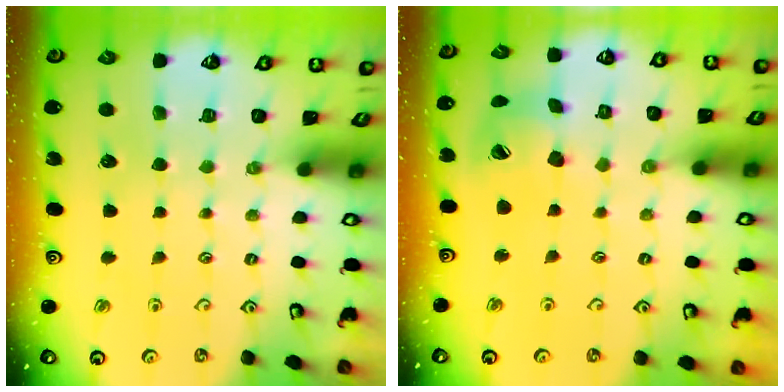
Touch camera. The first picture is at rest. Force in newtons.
{"total": 15.2, "press": 15.0, "slide": 2.2}